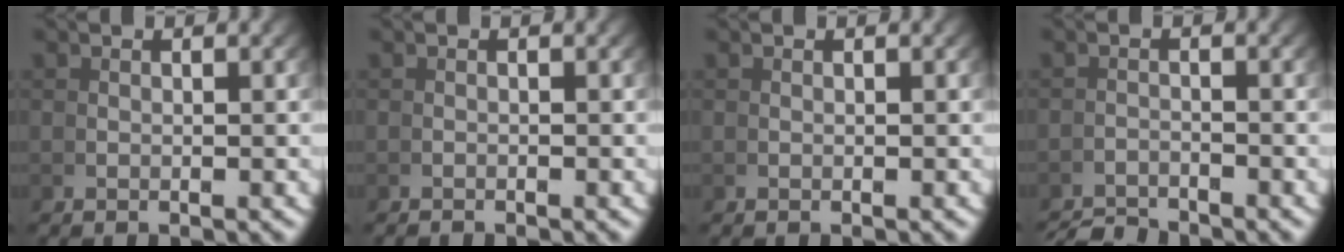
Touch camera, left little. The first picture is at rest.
{"total": 0.9, "force": [-0.6, -0.5, -0.4], "torque": [0.006, -0.003, -0.010]}
{"total": 0.0}
{"total": 3.1, "force": [-3.1, -0.4, -0.2], "torque": [0.015, -0.008, -0.054]}